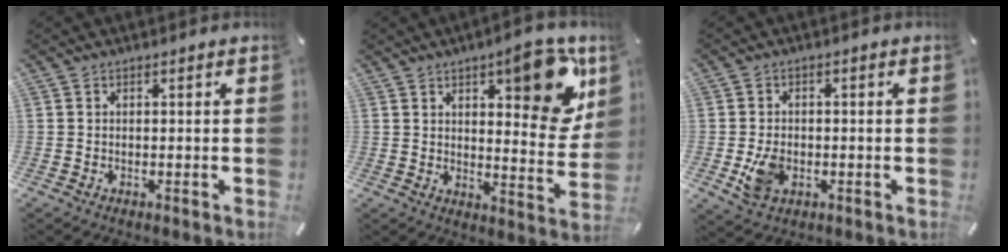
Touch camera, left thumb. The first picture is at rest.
{"total": 15.4, "force": [8.8, 6.1, 11.0], "torque": [-0.123, -0.058, 0.139]}
{"total": 6.1, "force": [-1.3, 4.4, 4.0], "torque": [-0.083, -0.001, -0.026]}